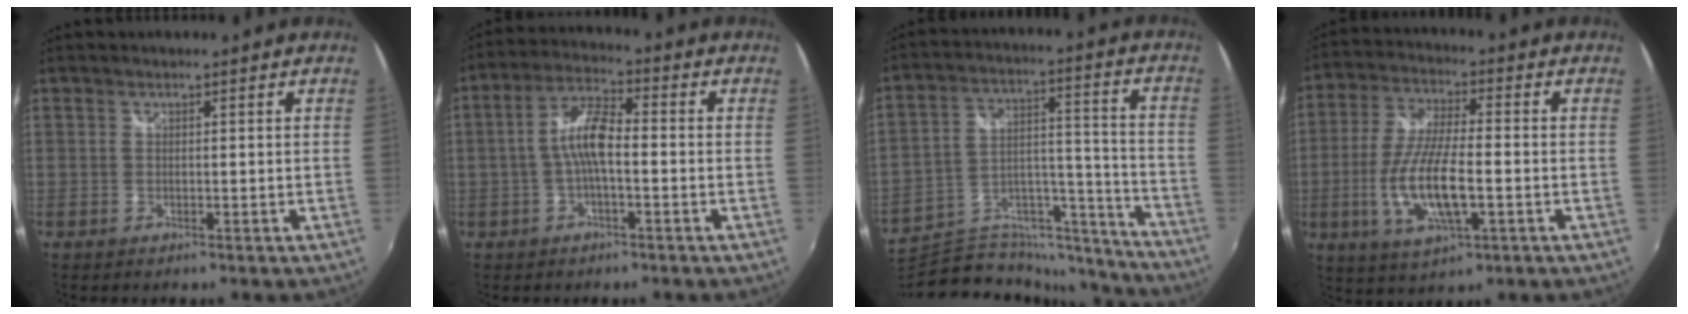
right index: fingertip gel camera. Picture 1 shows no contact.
{"total": 7.4, "force": [-1.3, 1.9, 7.0], "torque": [-0.152, 0.018, -0.027]}
{"total": 23.0, "force": [-20.0, 8.3, 7.8], "torque": [-0.128, 0.044, -0.290]}
{"total": 13.3, "force": [-3.2, 4.2, 12.2], "torque": [-0.251, -0.010, -0.060]}